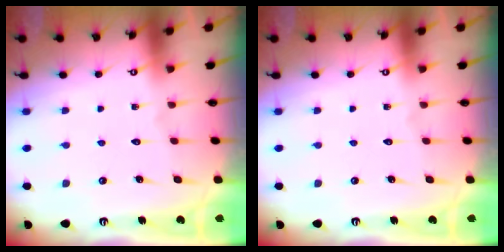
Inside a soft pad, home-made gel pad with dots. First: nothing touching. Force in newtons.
{"total": 0.0}